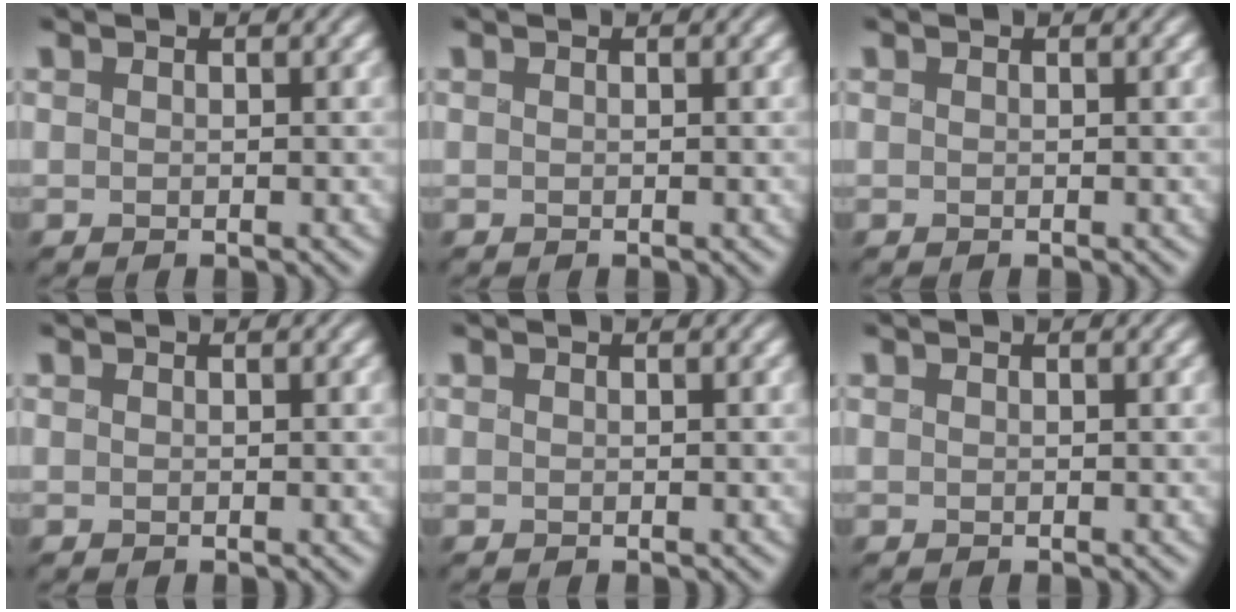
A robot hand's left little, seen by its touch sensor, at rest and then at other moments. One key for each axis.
{"total": 0.0}
{"total": 0.0}
{"total": 0.0}
{"total": 0.0}
{"total": 0.0}